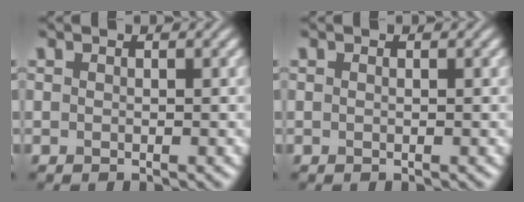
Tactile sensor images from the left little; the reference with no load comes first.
{"total": 0.0}